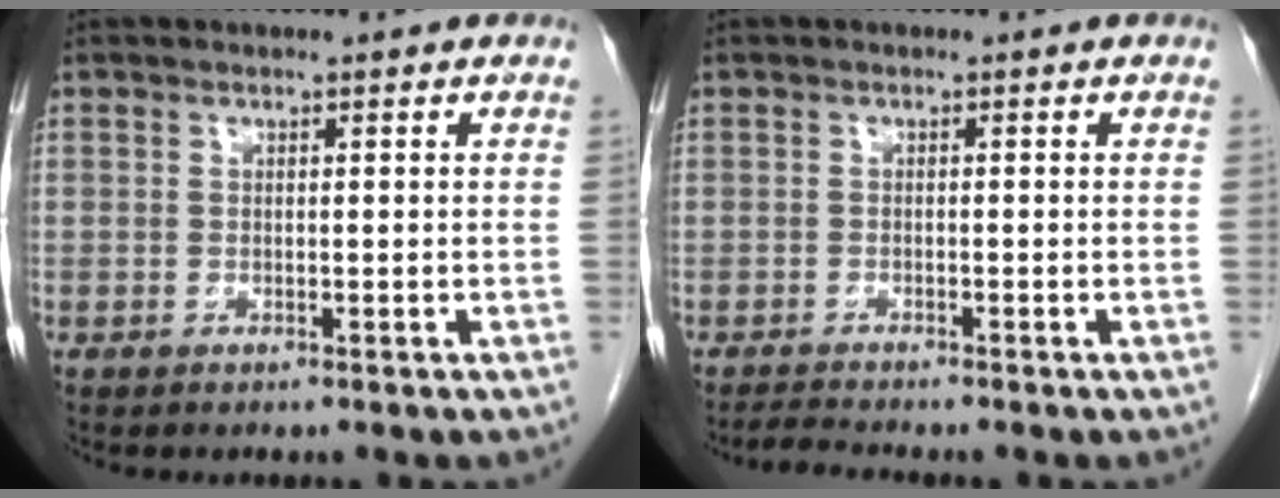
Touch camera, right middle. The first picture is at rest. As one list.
[{"total": 2.2, "force": [-2.1, -0.5, 0.4], "torque": [-0.015, -0.013, -0.039]}]